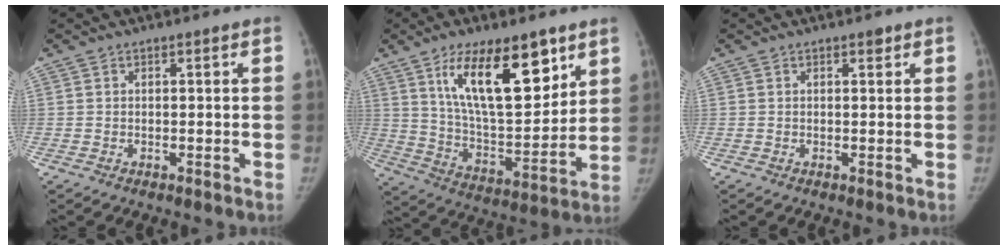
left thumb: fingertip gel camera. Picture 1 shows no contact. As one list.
[{"total": 20.3, "force": [10.6, 8.1, 15.4], "torque": [-0.204, -0.057, 0.192]}, {"total": 1.0, "force": [0.6, 0.5, 0.6], "torque": [-0.002, -0.002, 0.007]}]